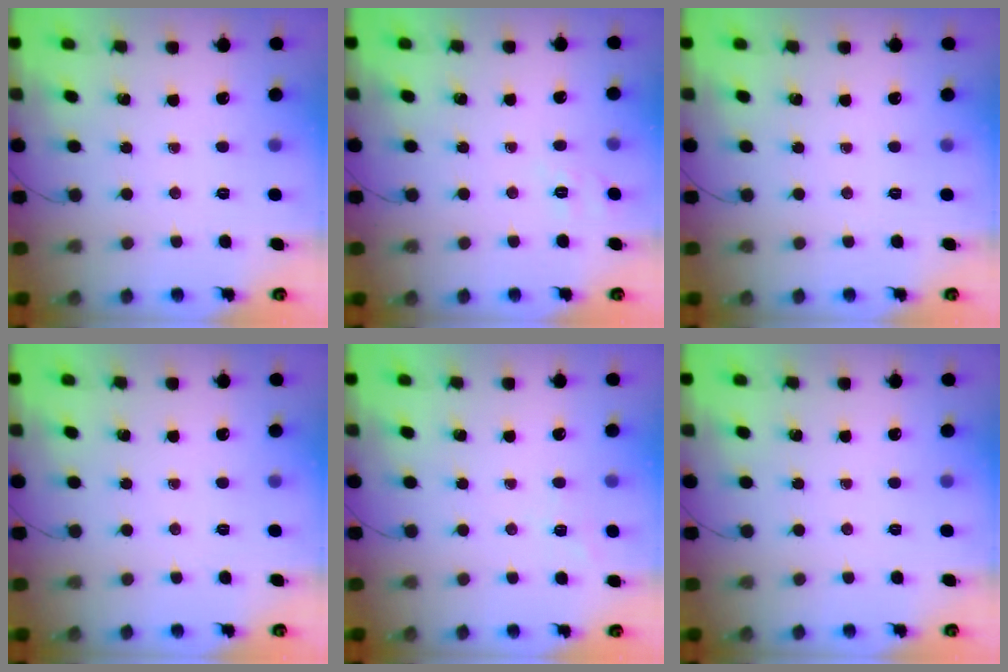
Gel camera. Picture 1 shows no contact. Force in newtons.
{"total": 1.9, "press": 0.2, "slide": 1.9}
{"total": 0.0}
{"total": 0.0}
{"total": 3.0, "press": 2.5, "slide": 1.7}
{"total": 0.0}